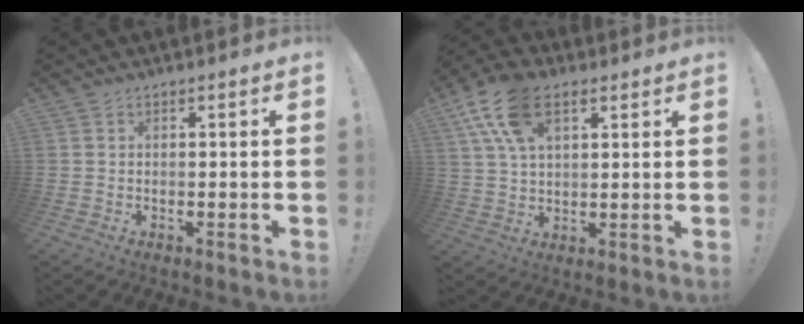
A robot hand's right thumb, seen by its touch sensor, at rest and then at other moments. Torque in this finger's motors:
{"motor_torque": [-0.29, 1.41, 0.51, 0.44, 0.00]}